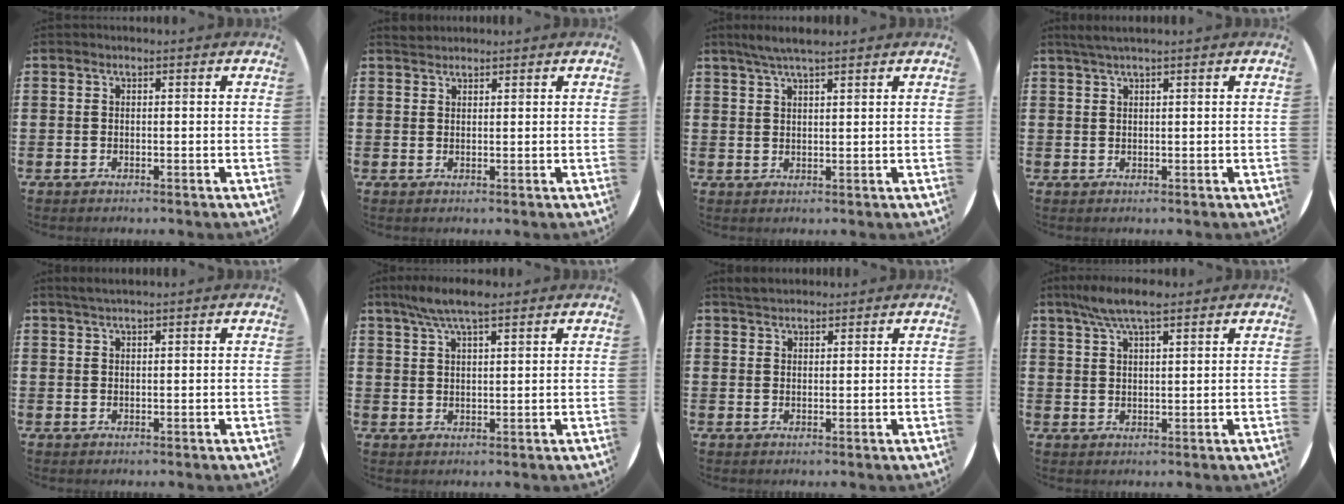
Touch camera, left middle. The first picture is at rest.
{"total": 1.3, "force": [1.3, 0.3, 0.0], "torque": [-0.001, 0.004, 0.024]}
{"total": 3.7, "force": [3.1, 0.4, 1.9], "torque": [-0.042, 0.002, 0.056]}
{"total": 1.6, "force": [1.2, -0.1, 1.0], "torque": [-0.019, 0.002, 0.022]}
{"total": 1.3, "force": [1.2, -0.1, 0.5], "torque": [-0.011, 0.002, 0.022]}
{"total": 5.6, "force": [4.4, 1.0, 3.3], "torque": [-0.065, -0.003, 0.076]}
{"total": 2.3, "force": [2.2, 0.7, 0.3], "torque": [-0.002, 0.002, 0.041]}
{"total": 5.7, "force": [4.4, 1.2, 3.5], "torque": [-0.078, 0.002, 0.077]}